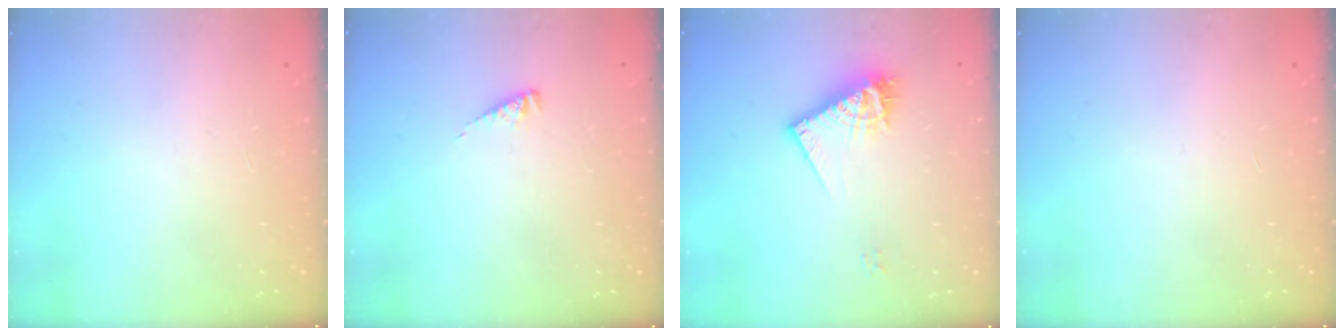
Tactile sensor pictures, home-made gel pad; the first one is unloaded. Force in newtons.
{"total": 2.0, "press": 2.0, "slide": 0.2}
{"total": 11.0, "press": 10.9, "slide": 0.9}
{"total": 0.0}